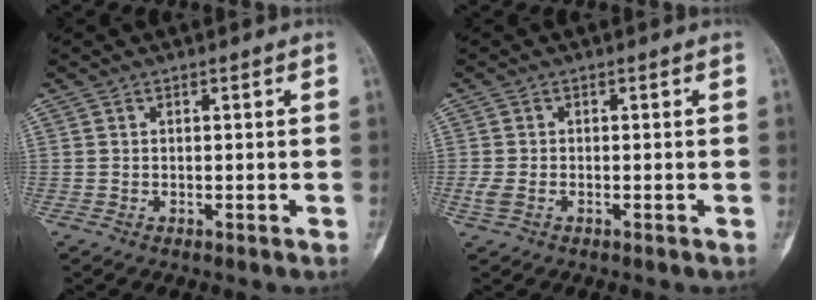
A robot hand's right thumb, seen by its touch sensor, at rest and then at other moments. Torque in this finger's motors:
{"motor_torque": [0.33, 0.17, 0.22, -0.13, 0.00]}